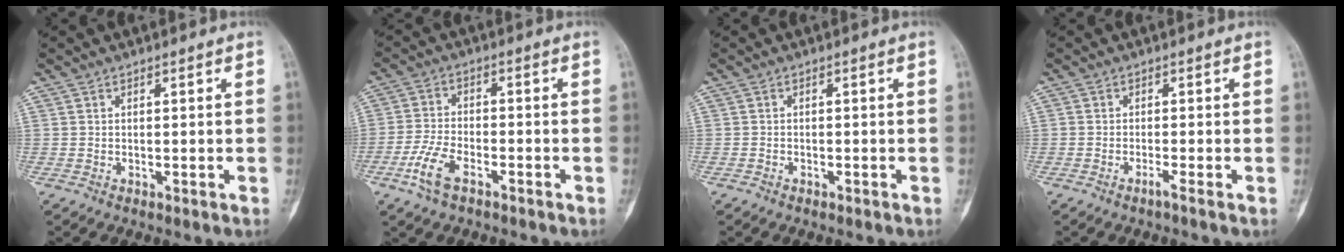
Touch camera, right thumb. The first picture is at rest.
{"total": 7.0, "force": [-3.9, 3.2, 4.9], "torque": [-0.109, 0.017, -0.077]}
{"total": 0.6, "force": [-0.5, 0.3, 0.1], "torque": [-0.007, 0.002, -0.010]}
{"total": 1.2, "force": [-0.9, -0.4, 0.8], "torque": [-0.019, -0.002, -0.019]}